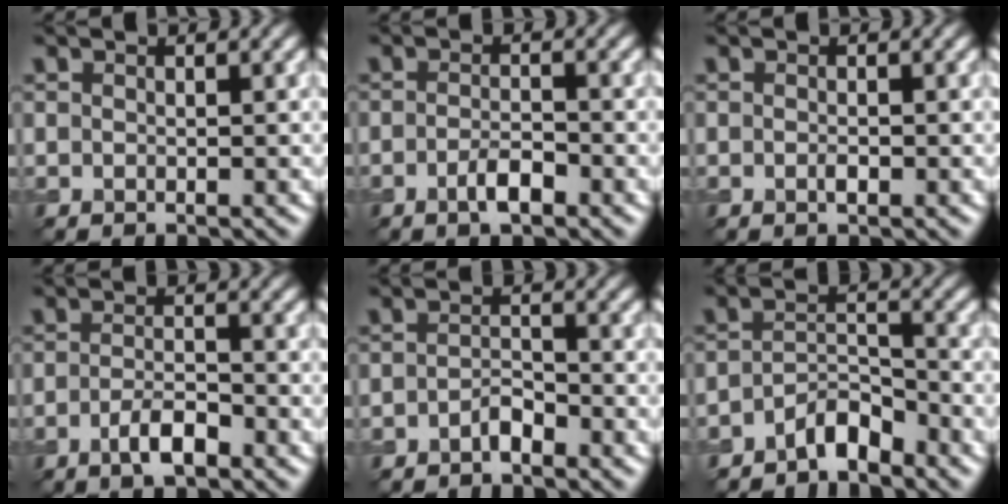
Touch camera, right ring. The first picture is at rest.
{"total": 2.2, "force": [-1.1, 0.6, 1.7], "torque": [-0.033, 0.001, -0.023]}
{"total": 0.6, "force": [-0.2, 0.2, 0.6], "torque": [-0.014, -0.001, -0.004]}
{"total": 2.8, "force": [-1.6, 0.8, 2.1], "torque": [-0.041, 0.003, -0.032]}
{"total": 1.6, "force": [-1.2, 0.6, 0.9], "torque": [-0.017, 0.006, -0.023]}
{"total": 3.1, "force": [-2.5, 1.0, 1.5], "torque": [-0.025, 0.012, -0.049]}